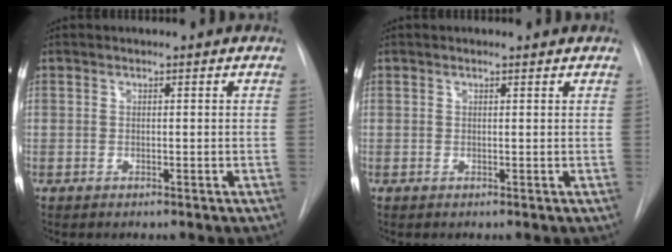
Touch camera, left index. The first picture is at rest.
{"total": 0.0}